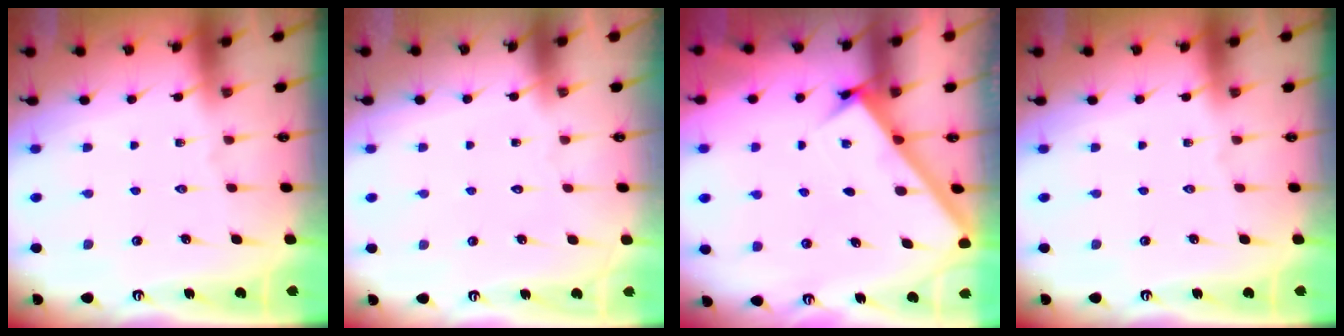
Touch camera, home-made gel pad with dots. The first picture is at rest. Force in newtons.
{"total": 1.5, "press": 1.5, "slide": 0.0}
{"total": 3.0, "press": 3.0, "slide": 0.2}
{"total": 0.0}